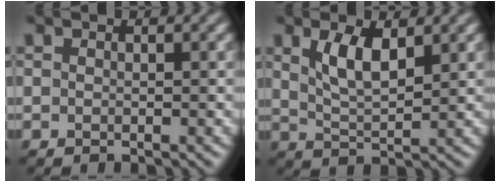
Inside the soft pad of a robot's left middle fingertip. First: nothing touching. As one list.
[{"total": 4.0, "force": [1.9, 1.5, 3.2], "torque": [-0.069, -0.002, 0.037]}]